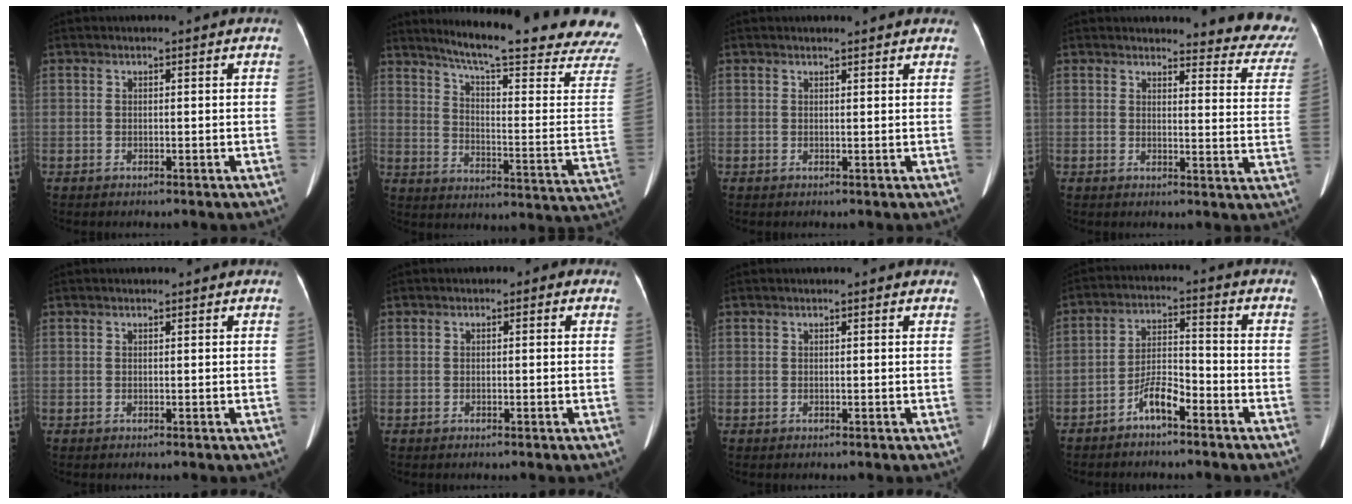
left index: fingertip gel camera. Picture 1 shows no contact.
{"total": 25.5, "force": [22.3, -0.3, 12.3], "torque": [-0.183, -0.104, 0.278]}
{"total": 3.4, "force": [3.2, 0.7, 0.9], "torque": [-0.013, 0.011, 0.029]}
{"total": 12.0, "force": [11.5, 2.1, 2.7], "torque": [0.008, -0.074, 0.092]}
{"total": 0.0}
{"total": 0.8, "force": [0.0, 0.6, 0.6], "torque": [-0.001, 0.007, -0.008]}
{"total": 0.7, "force": [0.6, 0.1, 0.4], "torque": [-0.006, 0.004, 0.006]}
{"total": 5.6, "force": [-3.8, 1.4, 3.8], "torque": [-0.081, 0.013, -0.070]}